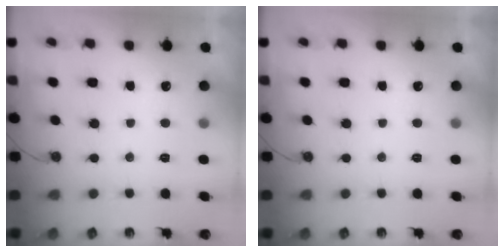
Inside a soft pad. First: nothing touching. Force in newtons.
{"total": 0.0}